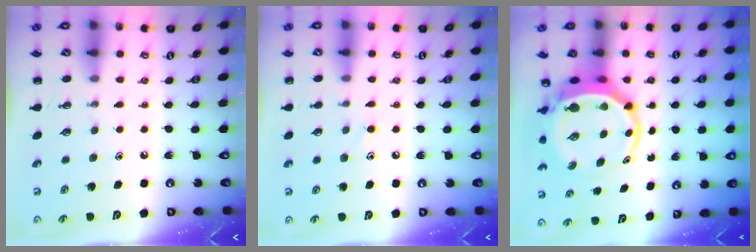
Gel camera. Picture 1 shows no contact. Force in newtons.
{"total": 7.0, "press": 6.6, "slide": 2.3}
{"total": 7.1, "press": 6.9, "slide": 1.6}